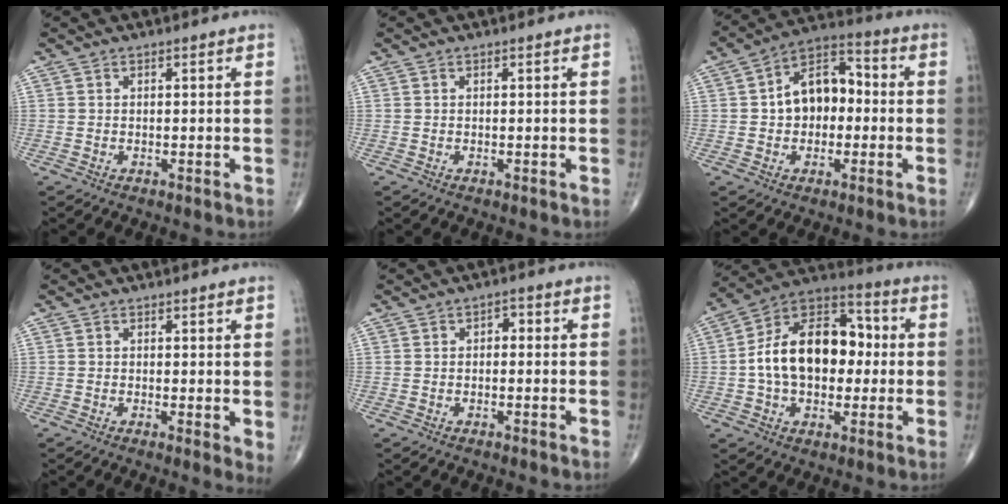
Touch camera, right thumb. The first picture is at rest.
{"total": 0.0}
{"total": 12.0, "force": [0.0, 8.1, 8.8], "torque": [-0.109, 0.036, -0.013]}
{"total": 2.8, "force": [0.2, 0.8, 2.7], "torque": [-0.041, -0.010, -0.001]}
{"total": 2.0, "force": [0.0, 1.4, 1.5], "torque": [-0.009, 0.010, -0.008]}
{"total": 19.4, "force": [0.3, 12.6, 14.8], "torque": [-0.214, 0.036, -0.003]}